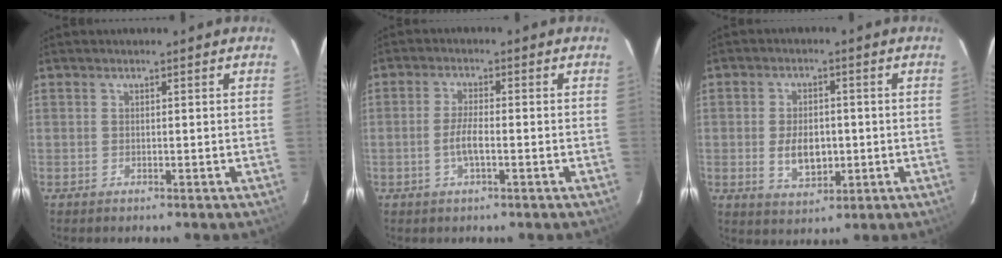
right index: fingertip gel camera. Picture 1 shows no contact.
{"total": 3.7, "force": [-1.2, 0.8, 3.4], "torque": [-0.070, -0.002, -0.023]}
{"total": 7.0, "force": [-1.0, 4.4, 5.4], "torque": [-0.103, -0.005, -0.009]}